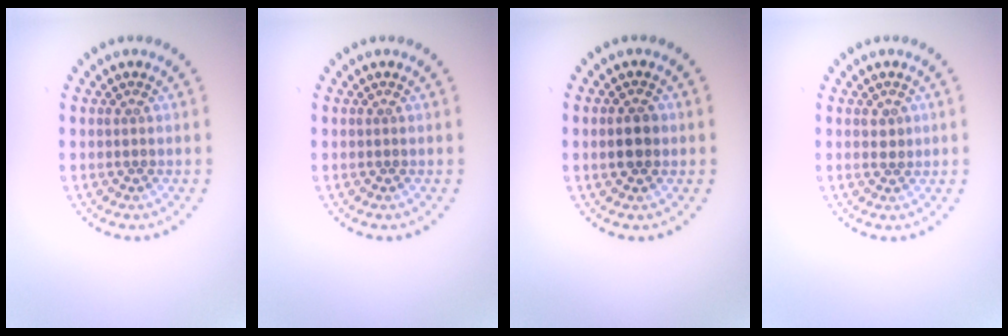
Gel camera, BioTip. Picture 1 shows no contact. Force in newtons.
{"total": 0.0}
{"total": 2.3, "press": 2.3, "slide": 0.1}
{"total": 1.0, "press": 0.9, "slide": 0.4}